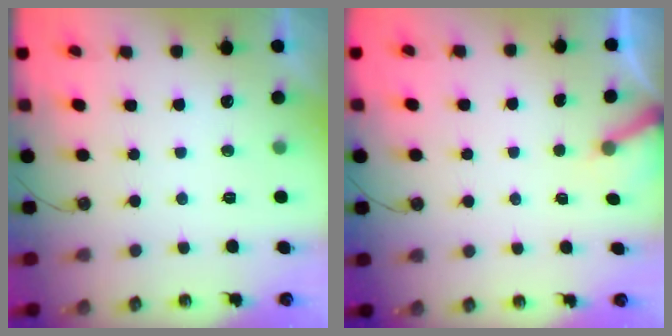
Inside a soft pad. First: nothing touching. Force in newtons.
{"total": 3.6, "press": 3.6, "slide": 0.3}